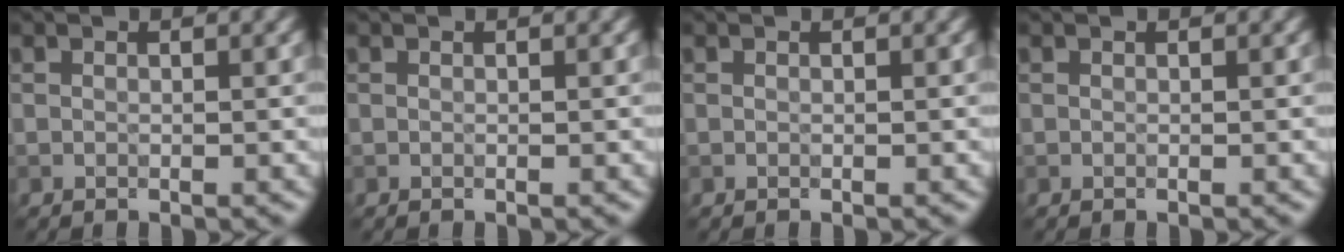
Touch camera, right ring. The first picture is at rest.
{"total": 0.0}
{"total": 0.0}
{"total": 0.0}